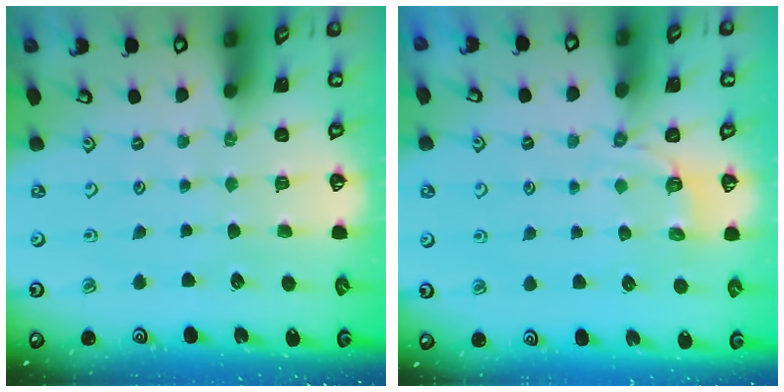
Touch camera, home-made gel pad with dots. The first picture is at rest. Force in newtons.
{"total": 2.9, "press": 2.0, "slide": 2.1}